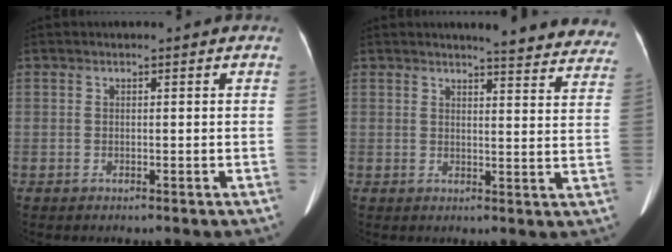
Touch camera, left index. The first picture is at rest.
{"total": 14.9, "force": [14.1, 1.9, 4.5], "torque": [-0.027, -0.057, 0.134]}